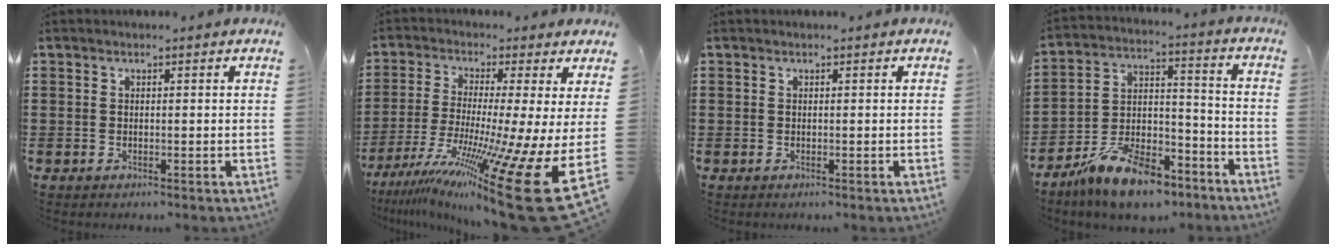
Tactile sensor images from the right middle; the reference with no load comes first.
{"total": 16.1, "force": [-7.6, 1.8, 14.1], "torque": [-0.222, -0.020, -0.123]}
{"total": 0.0}
{"total": 12.1, "force": [-9.6, 4.2, 6.1], "torque": [-0.118, 0.038, -0.183]}